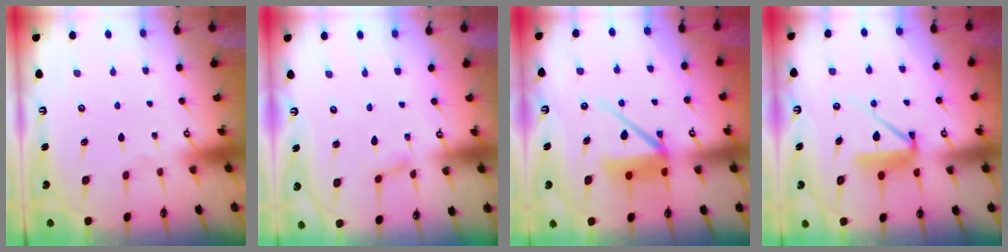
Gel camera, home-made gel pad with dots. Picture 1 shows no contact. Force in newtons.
{"total": 2.5, "press": 2.5, "slide": 0.4}
{"total": 9.9, "press": 9.8, "slide": 1.5}
{"total": 8.9, "press": 8.8, "slide": 0.5}